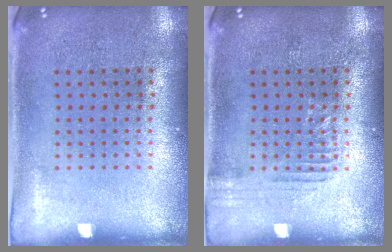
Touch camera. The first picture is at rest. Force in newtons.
{"total": 1.2, "press": 1.2, "slide": 0.1}